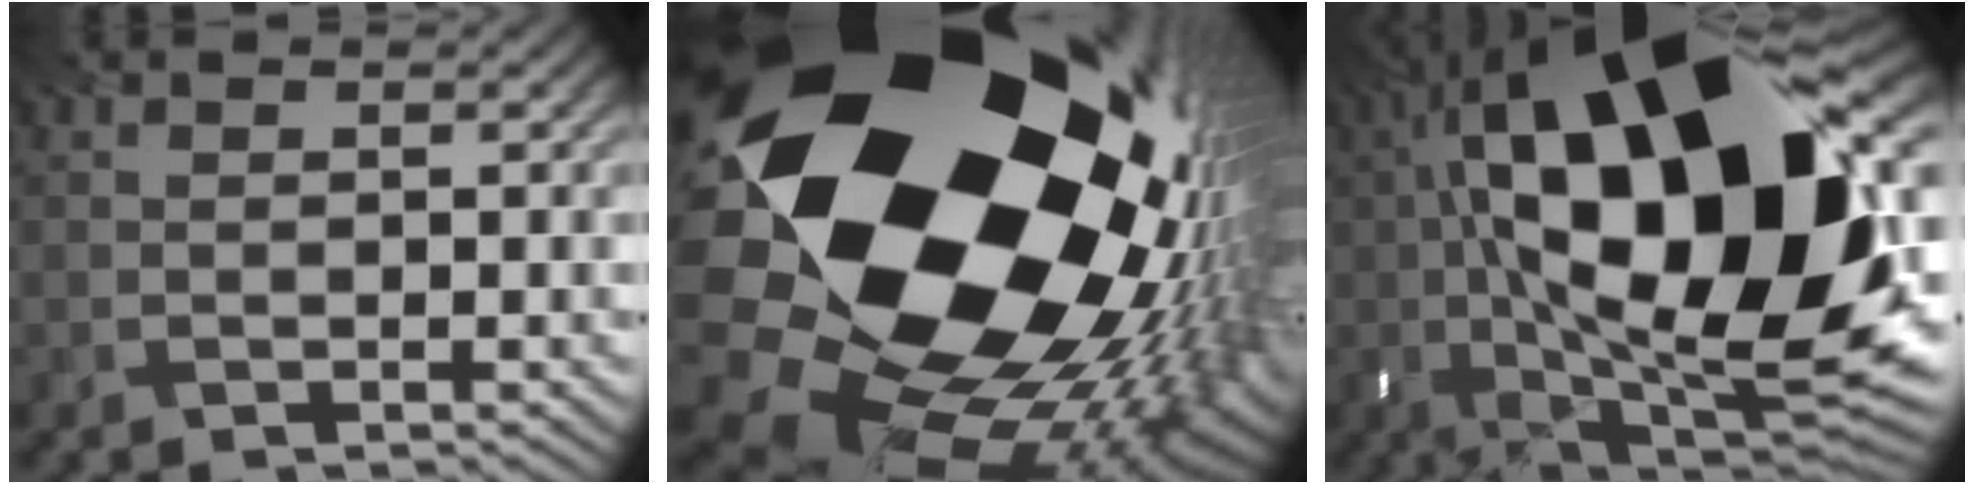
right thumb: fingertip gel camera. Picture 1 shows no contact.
{"total": 24.0, "force": [3.4, 18.5, 15.0], "torque": [-0.258, -0.085, 0.059]}
{"total": 22.3, "force": [2.8, 9.2, 20.1], "torque": [-0.371, 0.030, 0.032]}